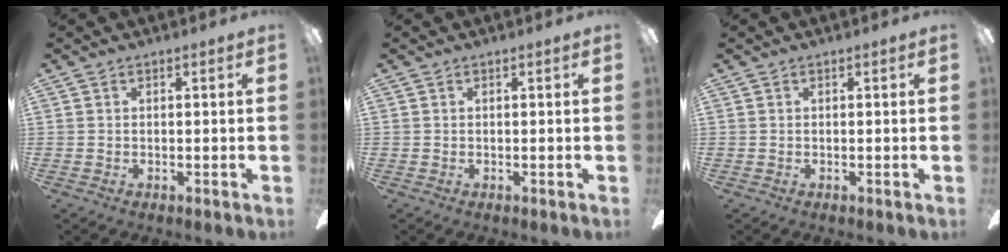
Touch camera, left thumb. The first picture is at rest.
{"total": 0.0}
{"total": 0.0}